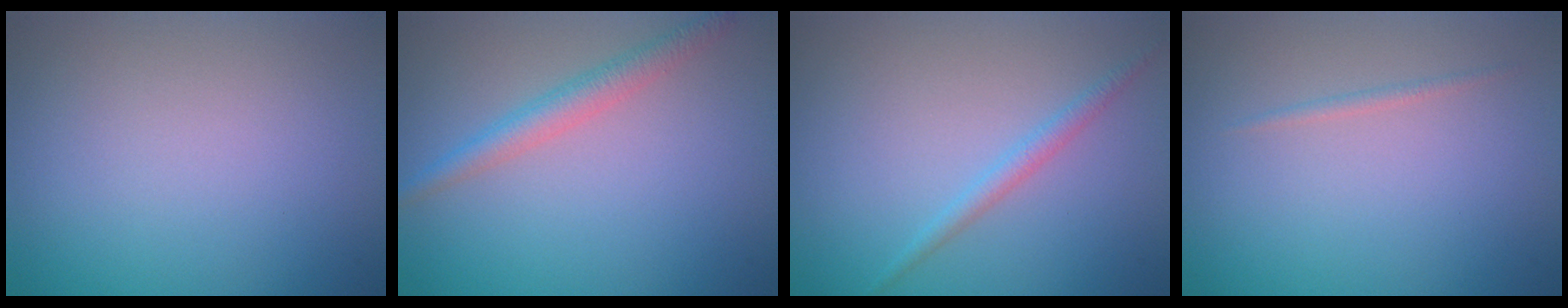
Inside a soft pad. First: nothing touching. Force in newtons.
{"total": 2.4, "press": 2.4, "slide": 0.1}
{"total": 1.4, "press": 1.4, "slide": 0.1}
{"total": 0.6, "press": 0.6, "slide": 0.1}